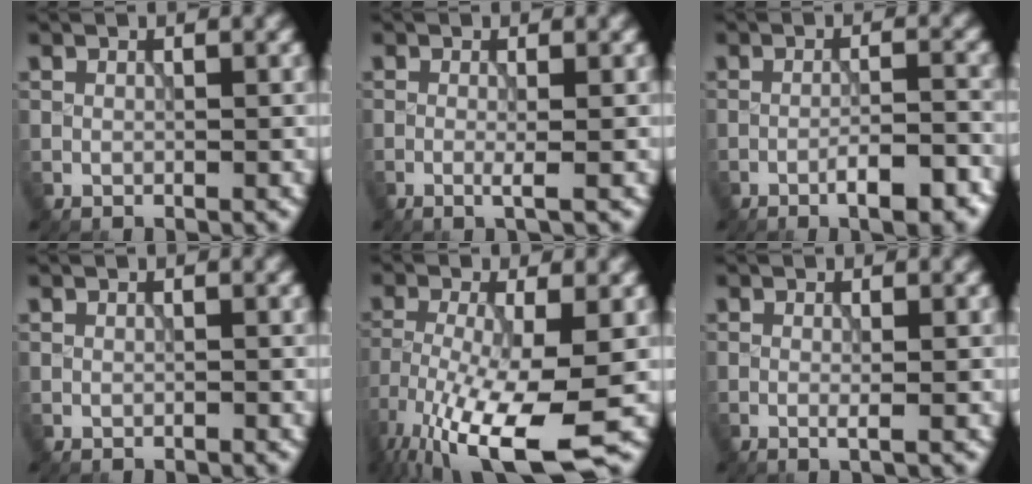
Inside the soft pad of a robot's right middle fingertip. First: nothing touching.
{"total": 1.5, "force": [-0.3, 0.2, 1.5], "torque": [-0.025, -0.003, -0.010]}
{"total": 4.9, "force": [-2.7, 1.0, 3.9], "torque": [-0.061, 0.006, -0.039]}
{"total": 0.0}
{"total": 12.6, "force": [-6.5, 3.4, 10.3], "torque": [-0.213, -0.031, -0.105]}
{"total": 1.1, "force": [-0.2, 0.2, 1.1], "torque": [-0.018, -0.003, -0.006]}